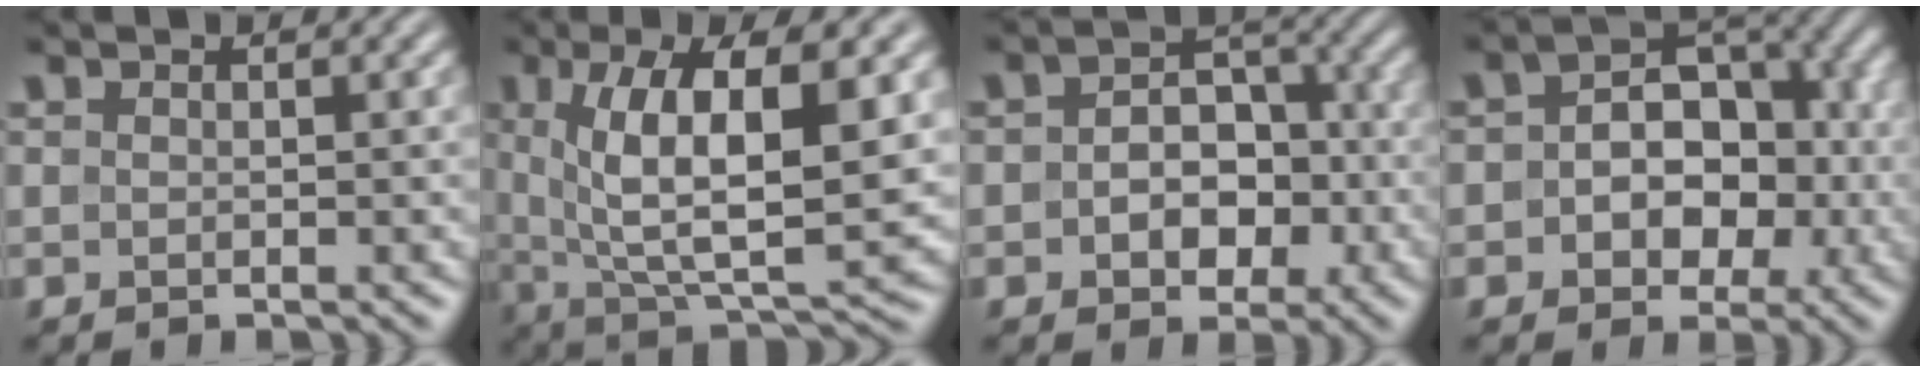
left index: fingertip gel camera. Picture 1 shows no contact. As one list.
[{"total": 10.7, "force": [2.4, 3.6, 9.8], "torque": [-0.165, -0.008, 0.044]}, {"total": 5.8, "force": [-1.0, 4.1, 3.9], "torque": [-0.043, 0.001, -0.020]}, {"total": 7.8, "force": [-0.6, 5.7, 5.4], "torque": [-0.065, 0.002, -0.014]}]